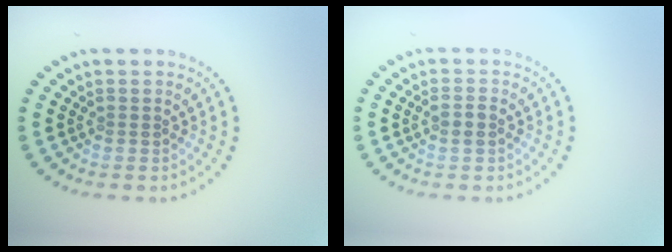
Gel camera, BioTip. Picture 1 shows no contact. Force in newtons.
{"total": 1.3, "press": 1.3, "slide": 0.3}